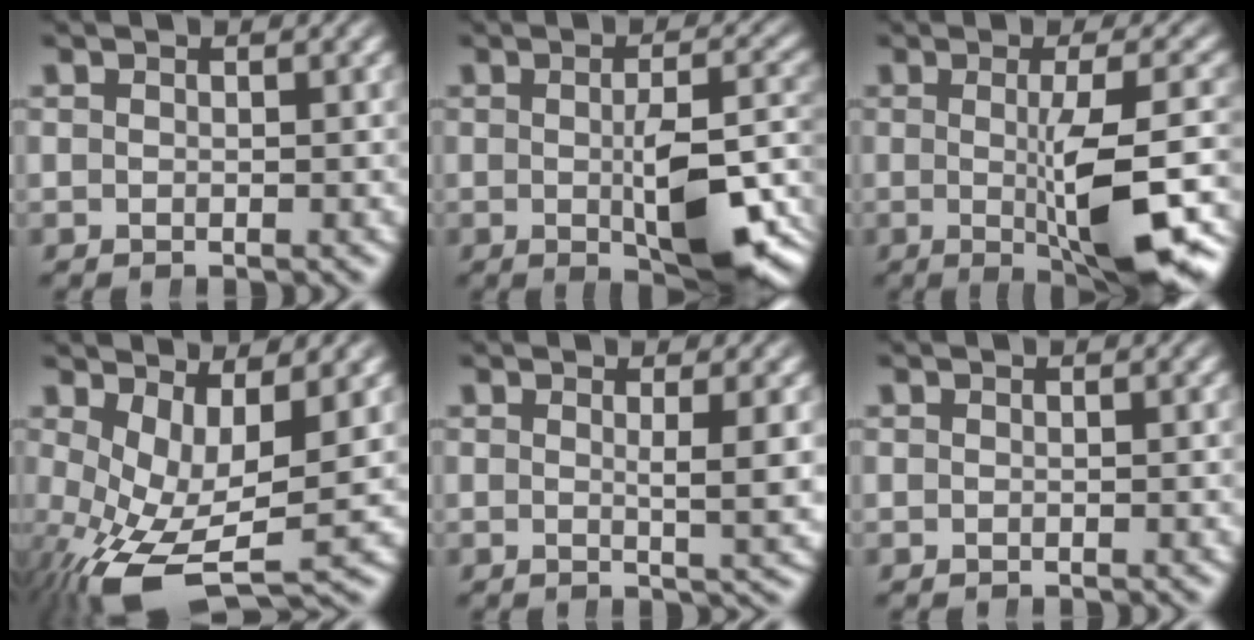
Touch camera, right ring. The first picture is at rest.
{"total": 7.4, "force": [-2.5, 1.9, 6.7], "torque": [-0.073, -0.003, -0.033]}
{"total": 8.5, "force": [-1.7, 1.2, 8.3], "torque": [-0.104, -0.009, -0.016]}
{"total": 7.0, "force": [-2.6, 3.1, 5.7], "torque": [-0.124, -0.054, -0.012]}
{"total": 2.4, "force": [0.8, -0.8, 2.2], "torque": [-0.029, -0.009, 0.015]}
{"total": 0.0}